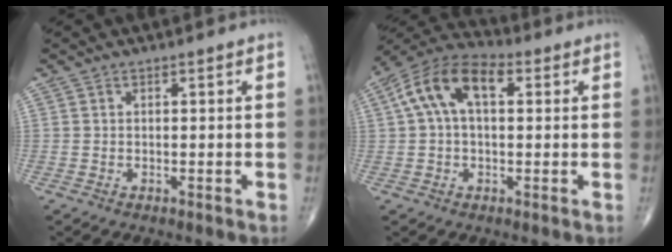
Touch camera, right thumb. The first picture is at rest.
{"total": 12.4, "force": [2.9, 6.9, 9.9], "torque": [-0.187, 0.038, 0.045]}